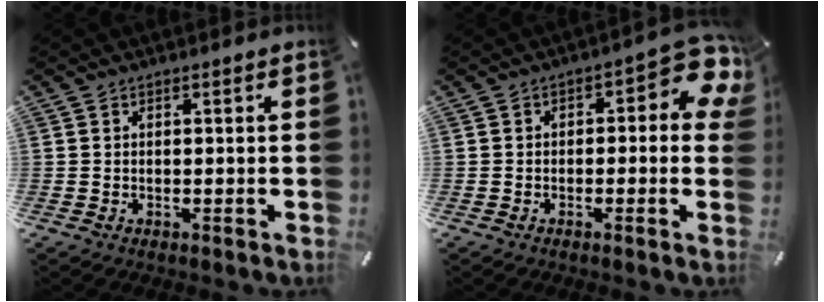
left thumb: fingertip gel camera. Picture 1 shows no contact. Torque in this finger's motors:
{"motor_torque": [0.09, 0.08, 0.41, 0.23, 0.04]}